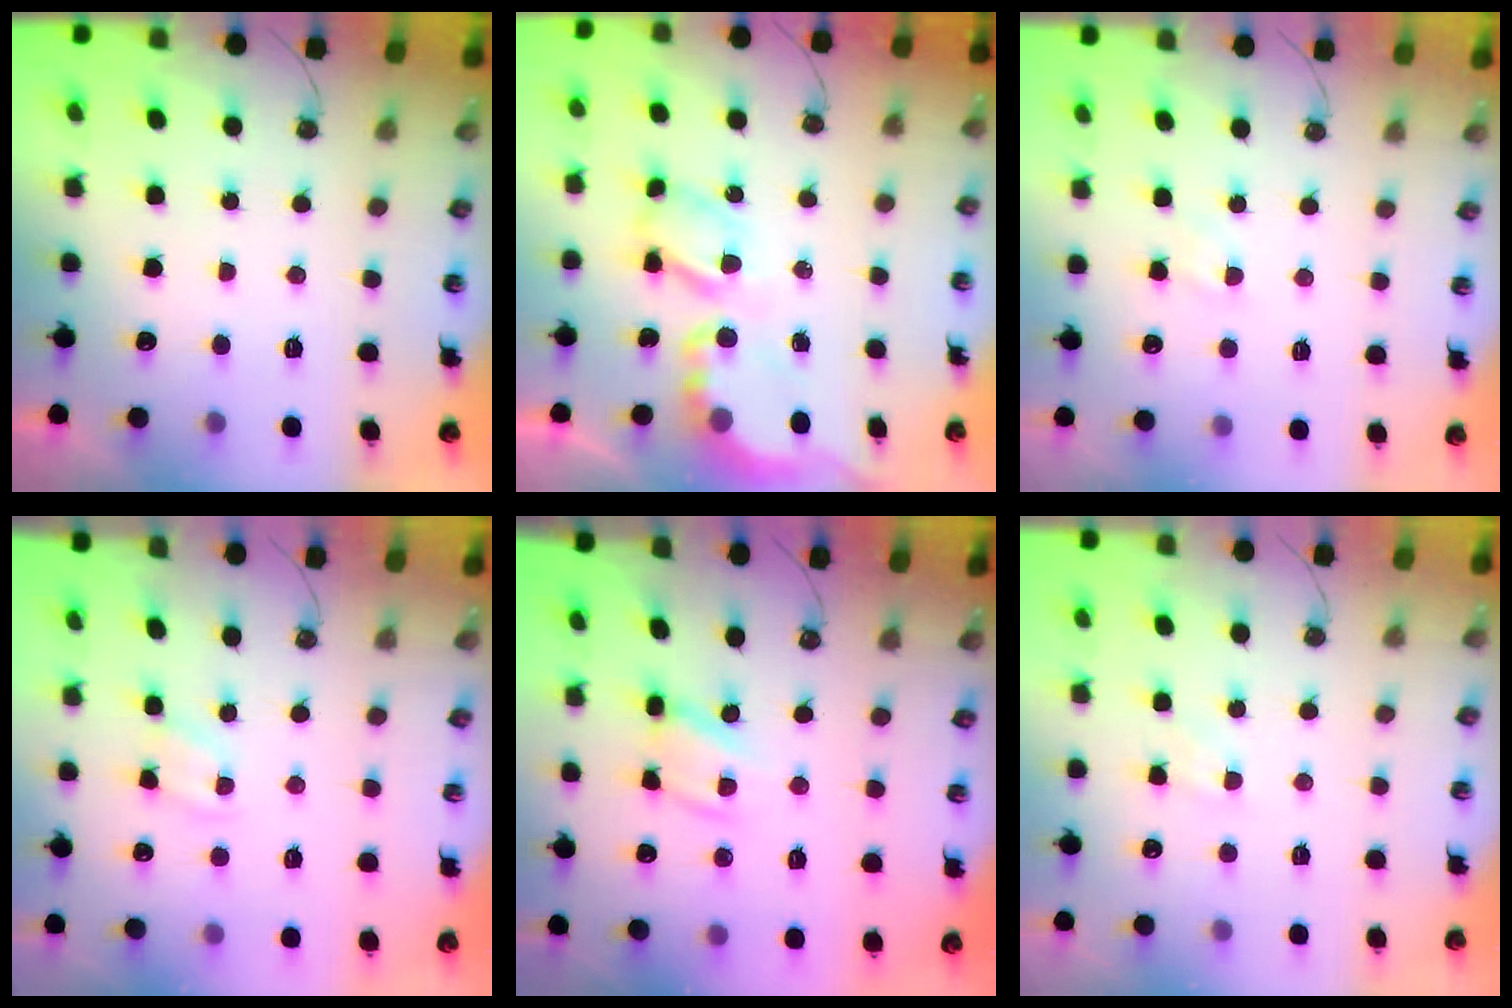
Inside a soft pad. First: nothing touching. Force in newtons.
{"total": 9.0, "press": 9.0, "slide": 0.6}
{"total": 4.6, "press": 4.5, "slide": 0.6}
{"total": 2.7, "press": 2.7, "slide": 0.4}
{"total": 10.3, "press": 10.2, "slide": 0.8}
{"total": 4.6, "press": 4.5, "slide": 0.6}